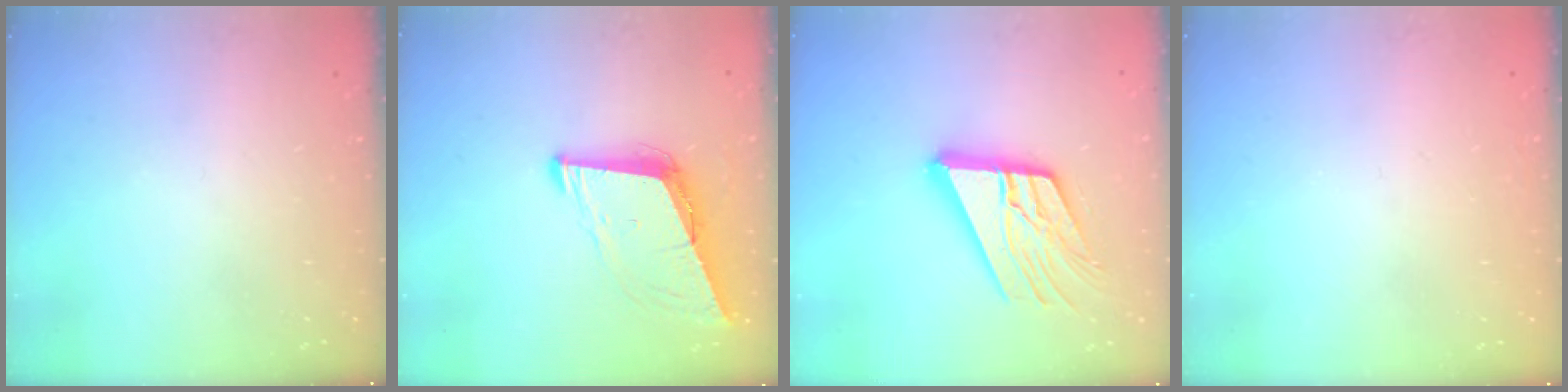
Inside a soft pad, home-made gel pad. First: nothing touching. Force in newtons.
{"total": 9.1, "press": 8.2, "slide": 3.8}
{"total": 17.6, "press": 17.5, "slide": 2.2}
{"total": 1.6, "press": 1.6, "slide": 0.1}